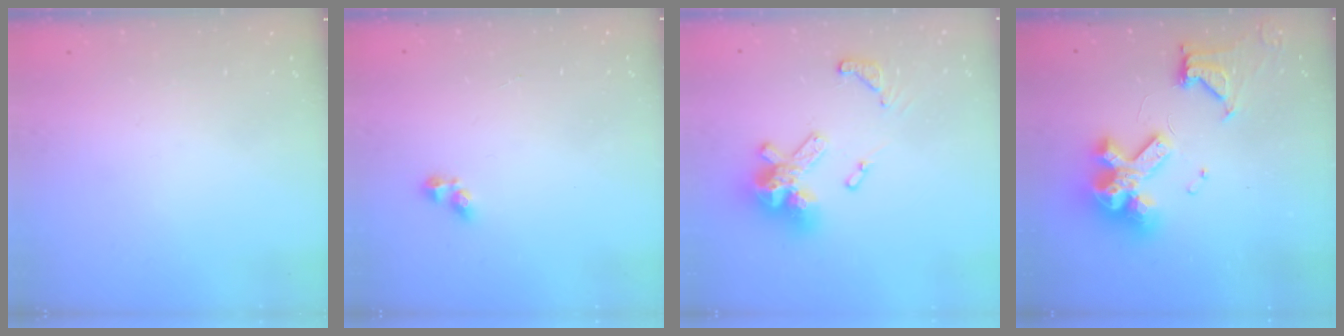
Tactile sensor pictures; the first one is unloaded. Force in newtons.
{"total": 2.7, "press": 2.5, "slide": 1.1}
{"total": 15.6, "press": 15.4, "slide": 2.0}
{"total": 16.2, "press": 16.1, "slide": 1.8}